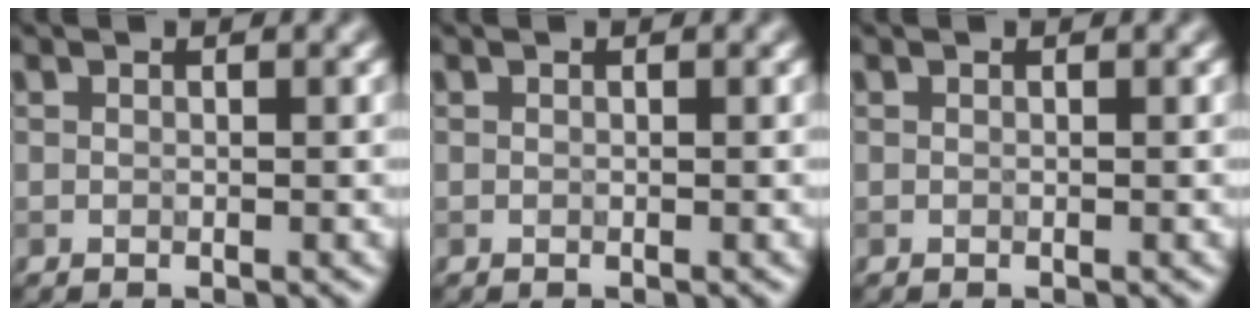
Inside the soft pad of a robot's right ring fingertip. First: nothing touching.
{"total": 0.0}
{"total": 0.0}